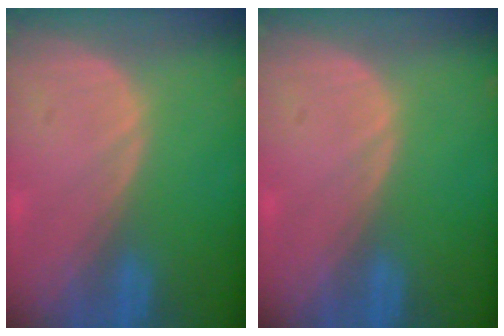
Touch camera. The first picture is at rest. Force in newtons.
{"total": 0.0}